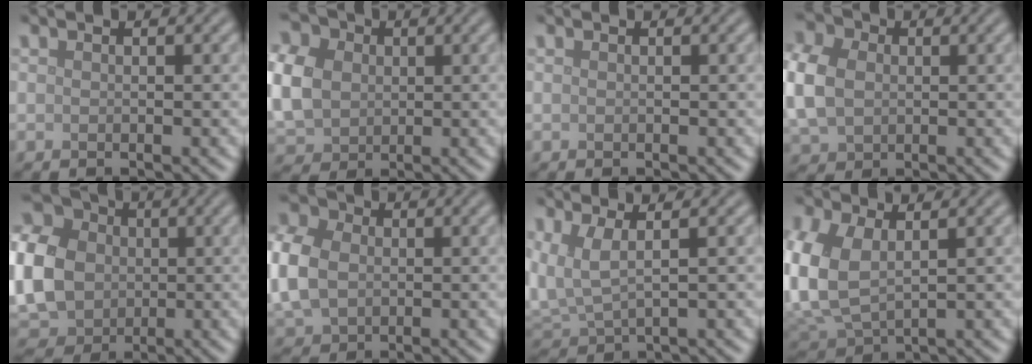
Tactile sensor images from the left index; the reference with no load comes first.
{"total": 9.0, "force": [0.9, 7.3, 5.1], "torque": [-0.124, 0.018, 0.004]}
{"total": 0.0}
{"total": 7.2, "force": [0.5, 5.7, 4.5], "torque": [-0.138, 0.012, 0.008]}
{"total": 11.1, "force": [0.0, 9.1, 6.4], "torque": [-0.163, 0.001, -0.004]}
{"total": 8.1, "force": [0.1, 6.3, 5.0], "torque": [-0.144, 0.010, -0.002]}
{"total": 3.0, "force": [0.9, 1.2, 2.6], "torque": [-0.067, -0.003, 0.018]}
{"total": 6.9, "force": [1.2, 4.2, 5.4], "torque": [-0.154, -0.002, 0.025]}